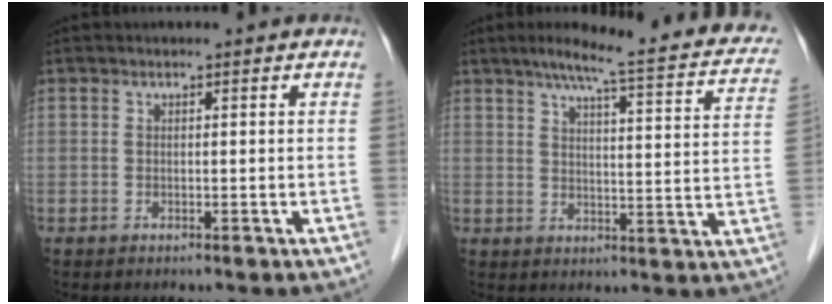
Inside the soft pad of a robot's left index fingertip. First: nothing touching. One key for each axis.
{"total": 20.0, "fx": 15.9, "fy": 2.7, "fz": 11.8, "tx": -0.154, "ty": 0.007, "tz": 0.183}